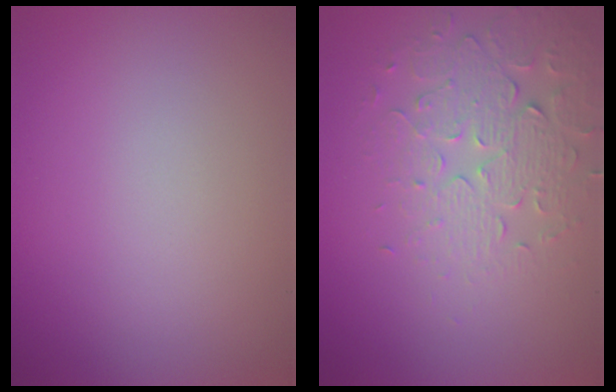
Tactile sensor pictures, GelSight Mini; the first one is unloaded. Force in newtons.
{"total": 3.9, "press": 3.6, "slide": 1.4}